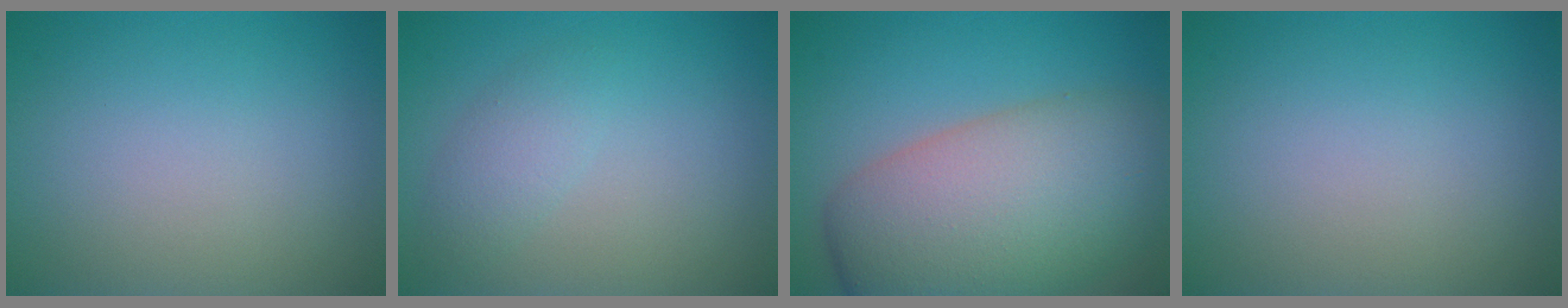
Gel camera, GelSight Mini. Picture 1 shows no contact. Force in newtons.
{"total": 2.0, "press": 2.0, "slide": 0.1}
{"total": 11.8, "press": 11.8, "slide": 0.5}
{"total": 0.0}